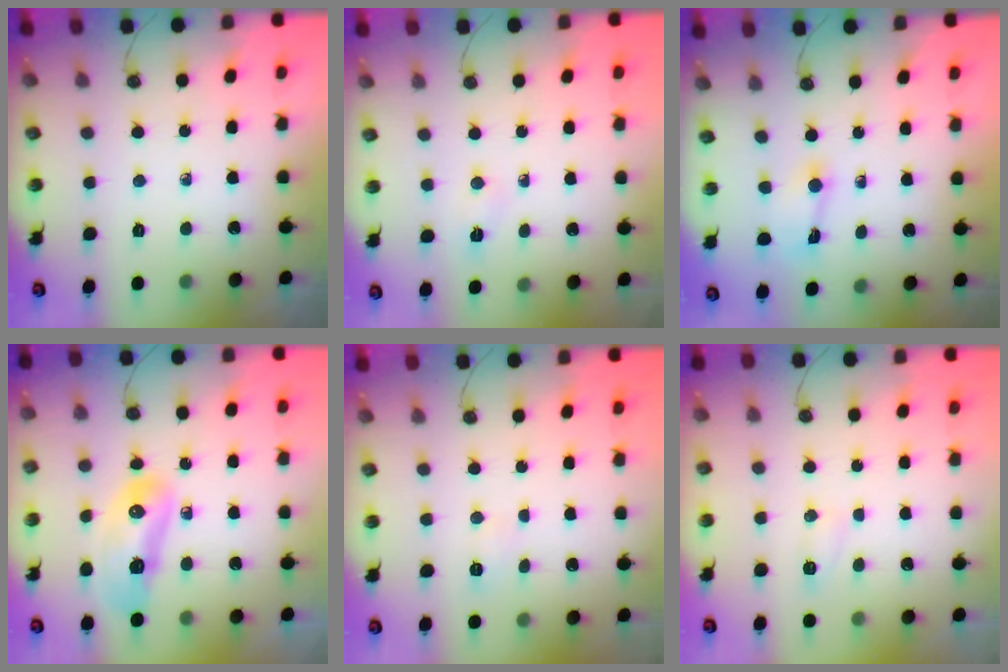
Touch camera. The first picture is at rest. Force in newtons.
{"total": 2.9, "press": 1.4, "slide": 2.6}
{"total": 1.8, "press": 1.7, "slide": 0.5}
{"total": 9.8, "press": 9.8, "slide": 1.1}
{"total": 2.9, "press": 2.8, "slide": 0.7}
{"total": 11.0, "press": 5.2, "slide": 9.7}